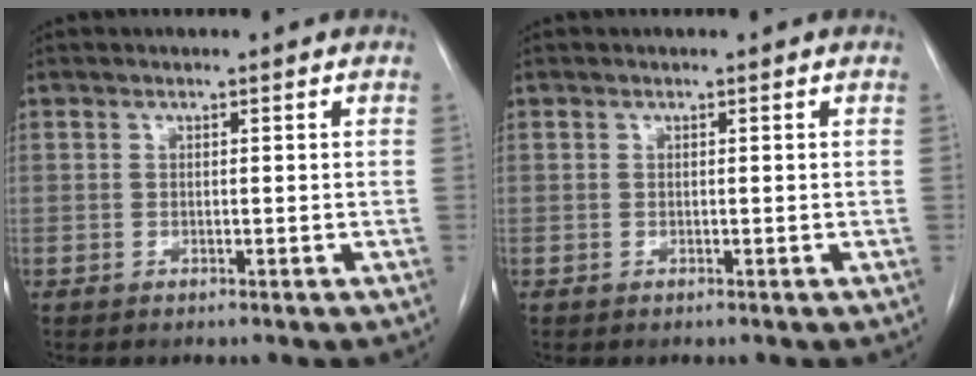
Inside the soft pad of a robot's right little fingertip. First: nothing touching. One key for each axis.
{"total": 0.0}